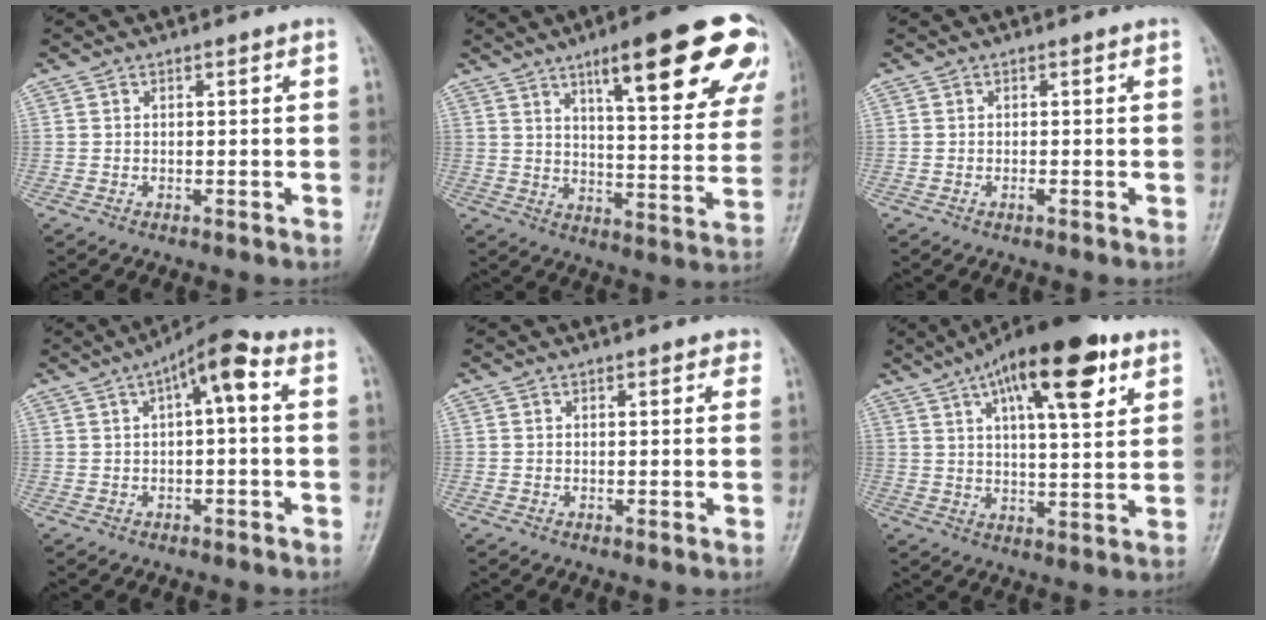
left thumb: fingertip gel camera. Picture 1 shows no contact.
{"total": 23.6, "force": [12.7, 5.8, 19.0], "torque": [-0.225, -0.036, 0.177]}
{"total": 0.6, "force": [-0.2, 0.2, 0.6], "torque": [-0.007, 0.000, -0.004]}
{"total": 7.4, "force": [1.8, 2.4, 6.7], "torque": [-0.098, 0.031, 0.017]}
{"total": 1.3, "force": [0.7, 0.7, 0.8], "torque": [0.000, 0.000, 0.003]}
{"total": 18.1, "force": [9.0, 5.9, 14.5], "torque": [-0.208, -0.016, 0.138]}